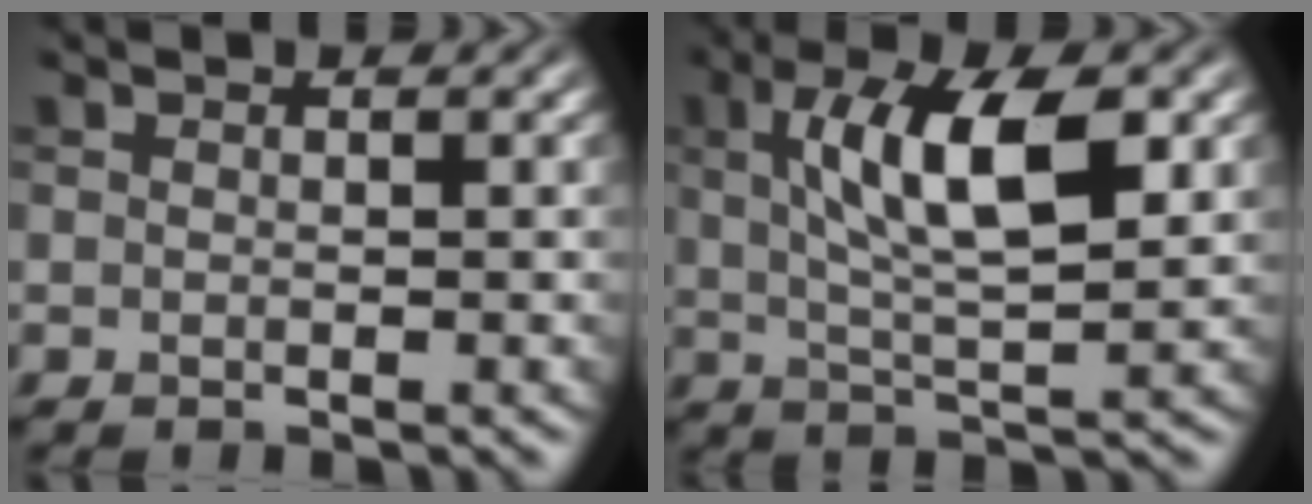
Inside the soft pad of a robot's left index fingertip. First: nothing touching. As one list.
[{"total": 8.6, "force": [2.1, 2.8, 7.8], "torque": [-0.132, 0.007, 0.033]}]